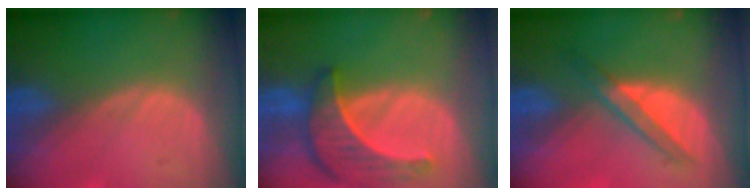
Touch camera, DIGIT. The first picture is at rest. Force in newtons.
{"total": 8.4, "press": 7.8, "slide": 3.0}
{"total": 4.2, "press": 4.1, "slide": 1.2}